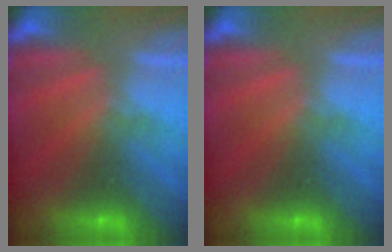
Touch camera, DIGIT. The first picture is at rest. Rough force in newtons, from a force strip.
{"total": 0.0}